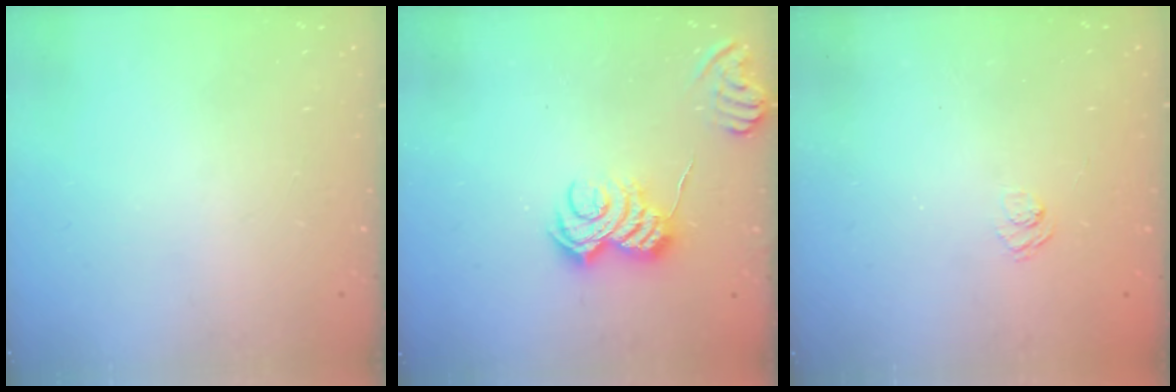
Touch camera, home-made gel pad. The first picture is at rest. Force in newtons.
{"total": 5.4, "press": 5.3, "slide": 1.0}
{"total": 2.4, "press": 2.0, "slide": 1.3}